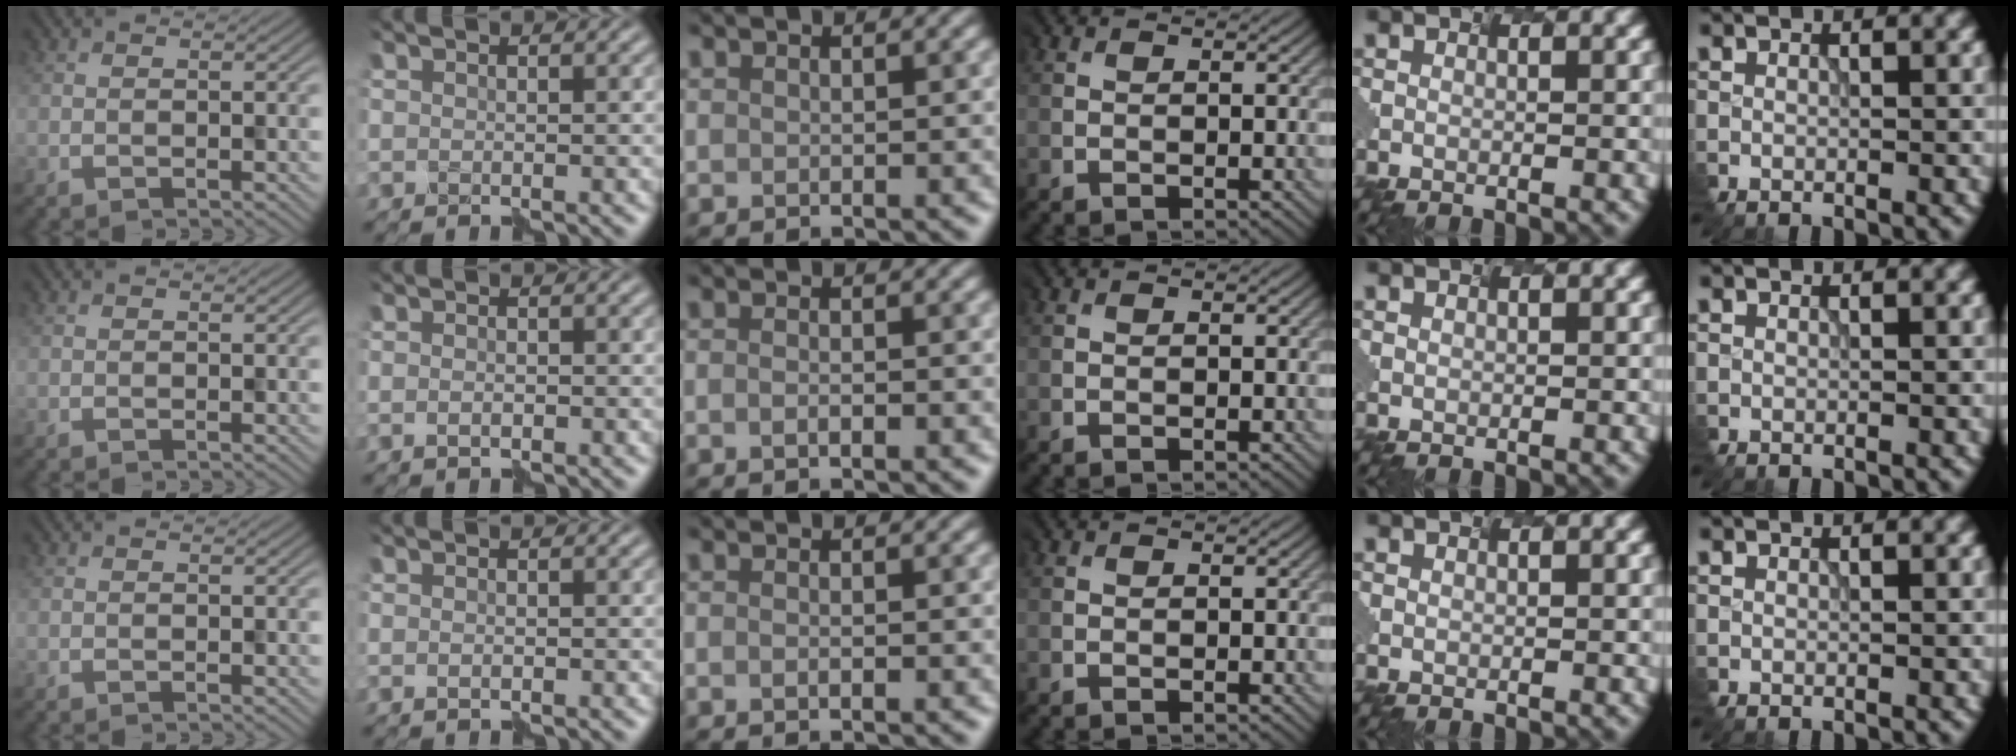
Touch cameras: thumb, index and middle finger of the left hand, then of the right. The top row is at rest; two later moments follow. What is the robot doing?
{"motion": "assemble", "object": "hinged jar"}